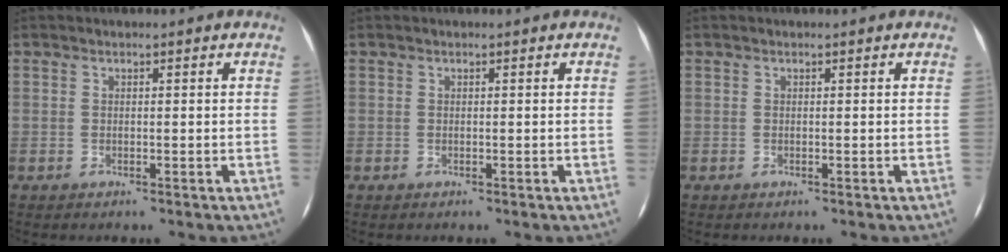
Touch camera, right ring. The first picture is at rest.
{"total": 0.0}
{"total": 0.0}